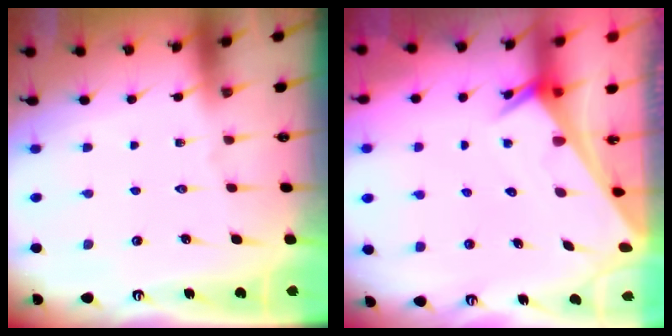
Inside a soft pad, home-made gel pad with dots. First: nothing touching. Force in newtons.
{"total": 2.5, "press": 2.5, "slide": 0.1}